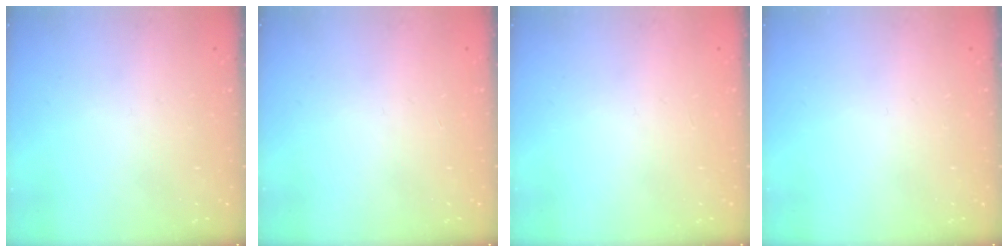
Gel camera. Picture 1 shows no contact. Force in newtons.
{"total": 0.0}
{"total": 0.0}
{"total": 0.0}